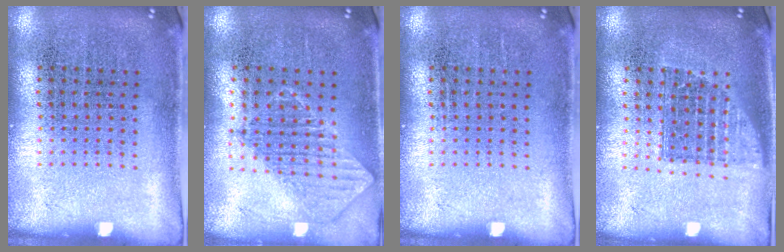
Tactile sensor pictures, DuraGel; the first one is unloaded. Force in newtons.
{"total": 0.9, "press": 0.9, "slide": 0.1}
{"total": 0.0}
{"total": 1.4, "press": 1.1, "slide": 0.8}